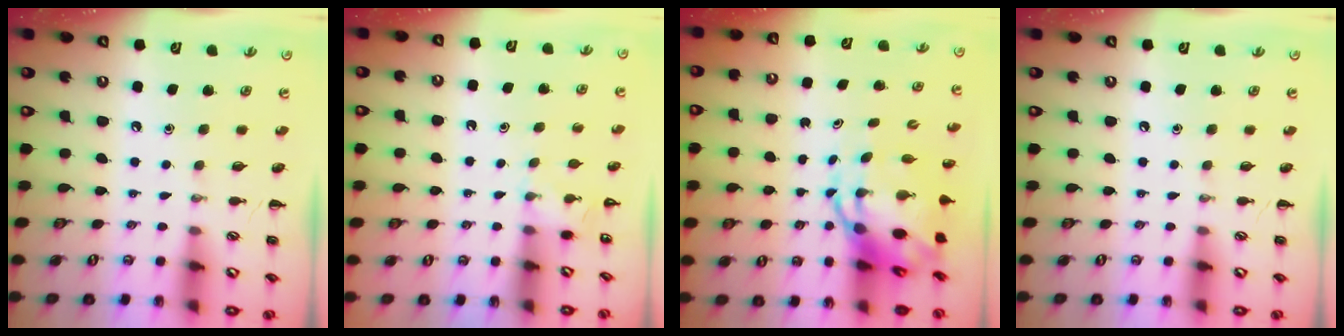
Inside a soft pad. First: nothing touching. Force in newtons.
{"total": 4.0, "press": 3.9, "slide": 1.1}
{"total": 9.1, "press": 8.7, "slide": 2.7}
{"total": 0.0}